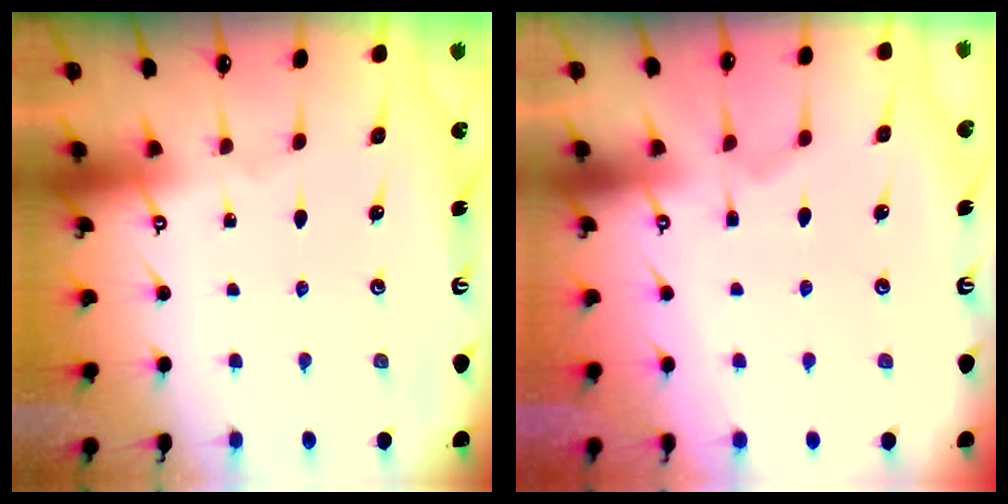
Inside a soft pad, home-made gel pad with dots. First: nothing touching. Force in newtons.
{"total": 2.9, "press": 2.7, "slide": 1.2}